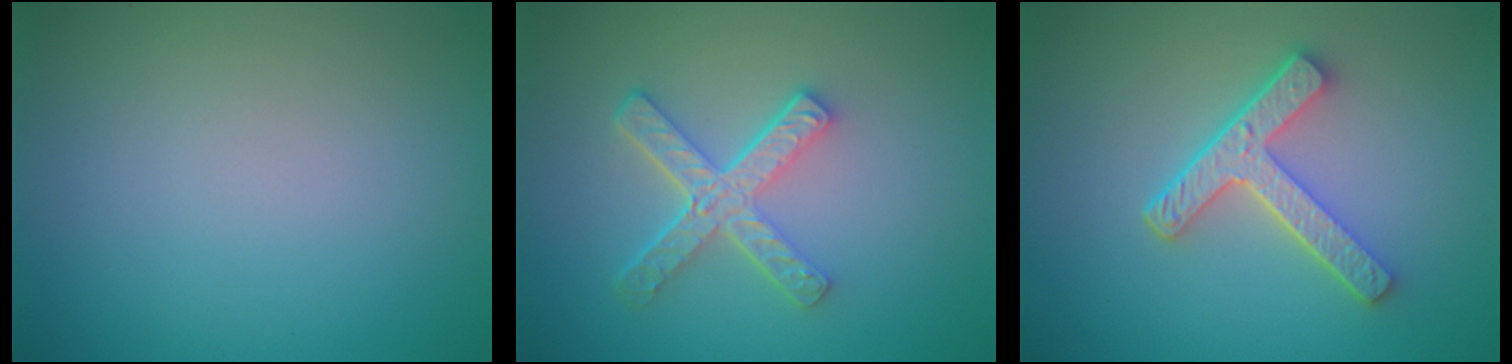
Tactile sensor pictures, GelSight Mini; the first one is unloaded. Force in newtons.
{"total": 4.6, "press": 3.3, "slide": 3.2}
{"total": 4.5, "press": 3.5, "slide": 2.8}